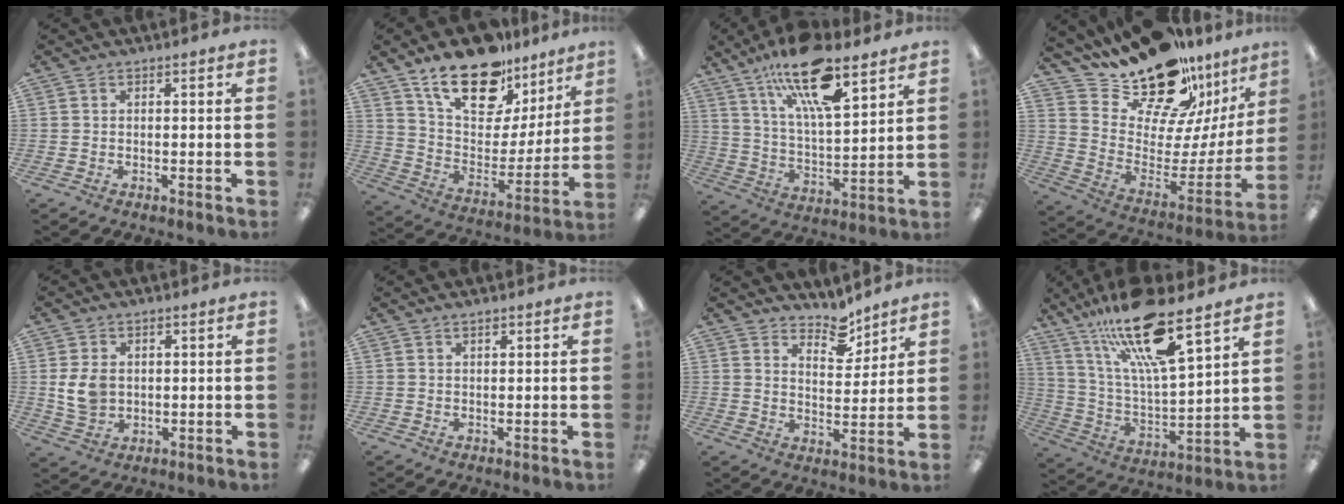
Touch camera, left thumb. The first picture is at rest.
{"total": 21.5, "force": [15.7, 10.4, 10.4], "torque": [-0.171, -0.099, 0.278]}
{"total": 18.8, "force": [12.7, 6.2, 12.4], "torque": [-0.207, -0.067, 0.211]}
{"total": 19.9, "force": [17.5, 7.1, 6.5], "torque": [-0.102, -0.155, 0.302]}
{"total": 6.7, "force": [0.8, 5.1, 4.3], "torque": [-0.094, 0.002, 0.014]}
{"total": 1.1, "force": [0.9, 0.3, 0.5], "torque": [-0.012, 0.000, 0.016]}
{"total": 7.3, "force": [6.4, 3.0, 2.0], "torque": [-0.012, -0.048, 0.112]}
{"total": 20.5, "force": [14.3, 4.3, 14.0], "torque": [-0.247, -0.081, 0.236]}